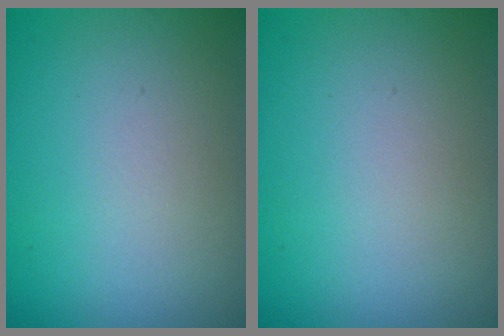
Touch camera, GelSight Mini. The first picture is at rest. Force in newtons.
{"total": 0.0}